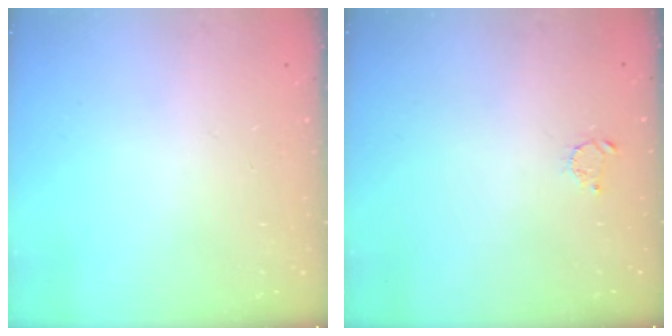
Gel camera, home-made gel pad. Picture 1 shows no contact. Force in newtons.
{"total": 2.2, "press": 2.2, "slide": 0.3}